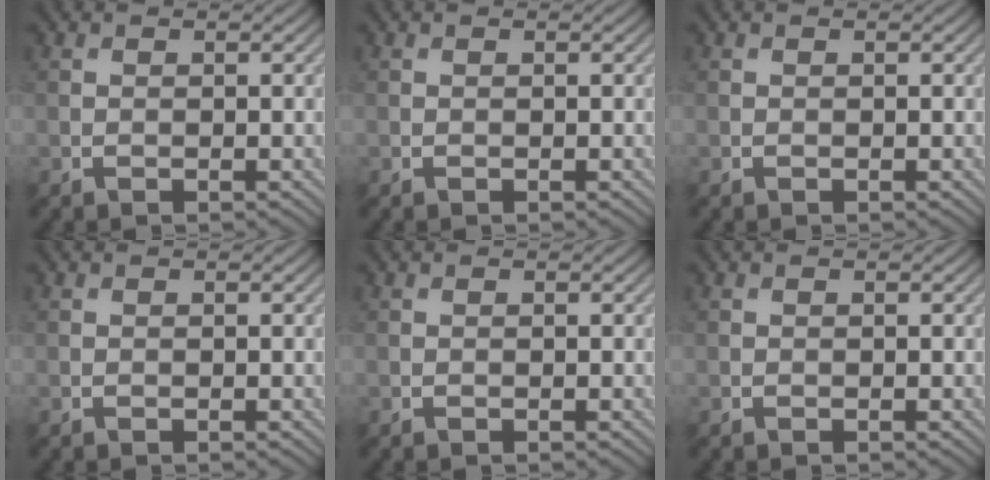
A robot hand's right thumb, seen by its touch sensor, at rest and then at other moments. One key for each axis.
{"total": 0.0}
{"total": 0.0}
{"total": 0.0}
{"total": 0.0}
{"total": 0.0}